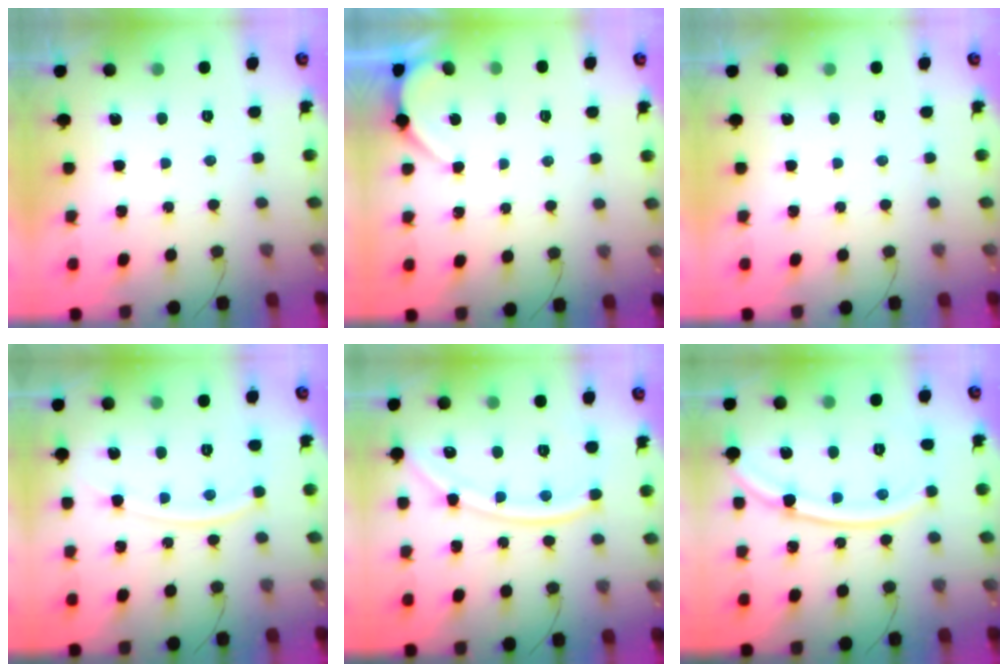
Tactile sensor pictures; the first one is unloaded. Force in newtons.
{"total": 2.0, "press": 2.0, "slide": 0.2}
{"total": 0.0}
{"total": 9.7, "press": 9.6, "slide": 1.3}
{"total": 13.1, "press": 13.0, "slide": 1.4}
{"total": 12.6, "press": 12.5, "slide": 1.5}